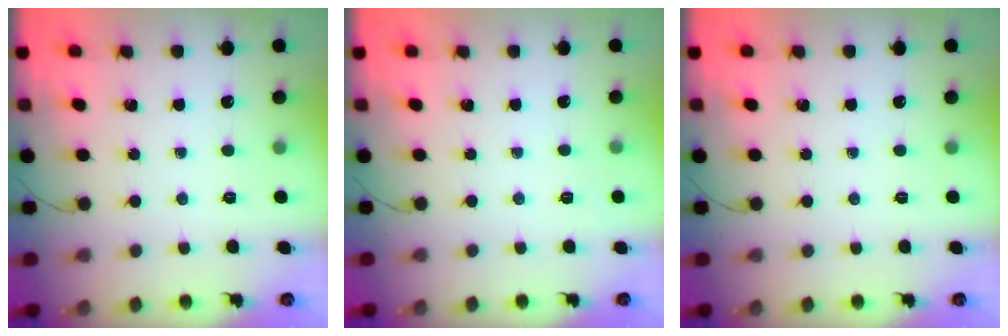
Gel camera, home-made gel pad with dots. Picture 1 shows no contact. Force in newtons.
{"total": 4.7, "press": 4.4, "slide": 1.5}
{"total": 0.0}